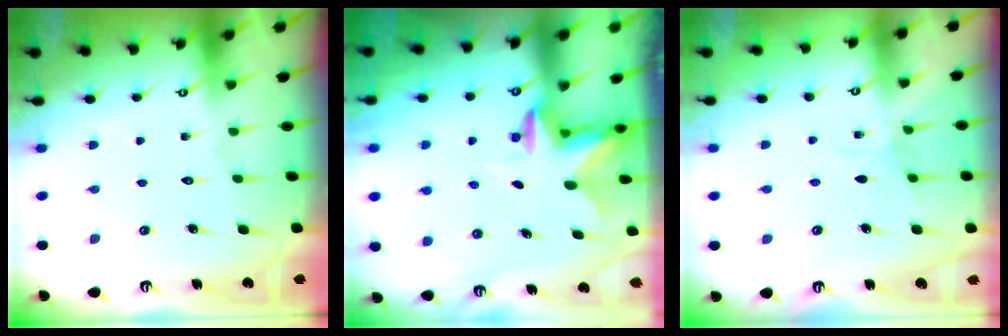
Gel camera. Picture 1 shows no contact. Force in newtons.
{"total": 2.7, "press": 2.7, "slide": 0.5}
{"total": 3.0, "press": 2.9, "slide": 0.4}